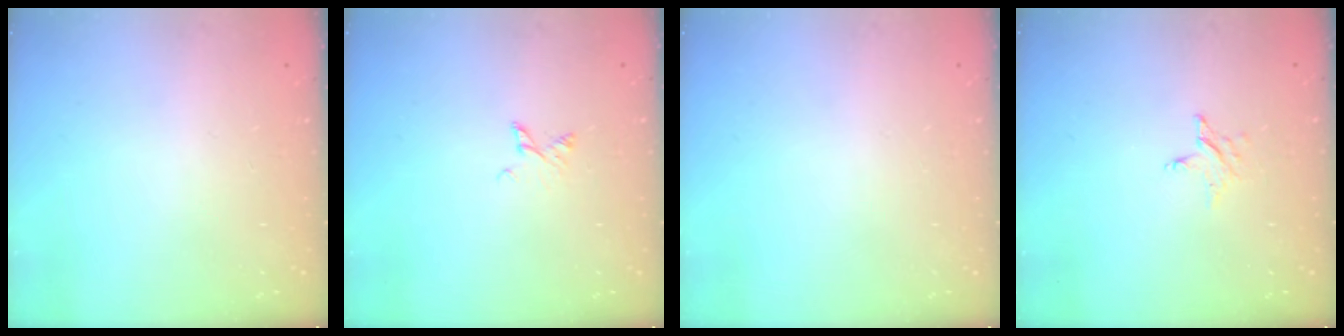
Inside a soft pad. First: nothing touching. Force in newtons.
{"total": 2.6, "press": 2.6, "slide": 0.4}
{"total": 0.0}
{"total": 3.0, "press": 3.0, "slide": 0.3}